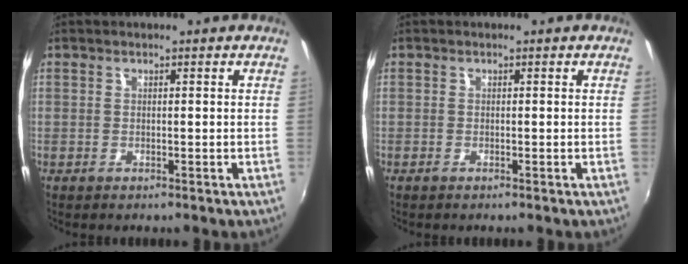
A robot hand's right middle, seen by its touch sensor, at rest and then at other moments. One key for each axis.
{"total": 0.5, "fx": -0.4, "fy": -0.1, "fz": 0.3, "tx": -0.005, "ty": -0.002, "tz": -0.011}